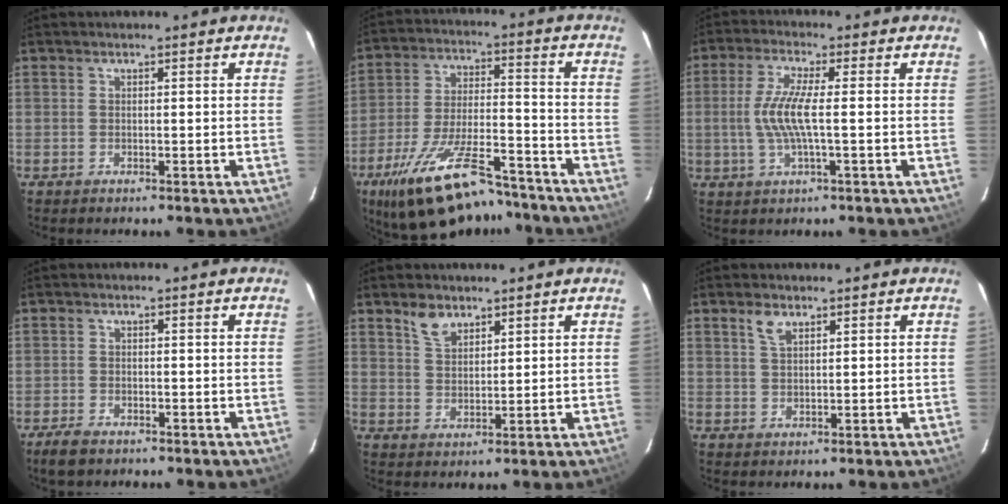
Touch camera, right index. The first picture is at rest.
{"total": 21.0, "force": [-15.8, 6.7, 12.0], "torque": [-0.229, -0.027, -0.248]}
{"total": 7.6, "force": [-0.6, 1.0, 7.5], "torque": [-0.155, -0.002, -0.010]}
{"total": 3.7, "force": [-2.9, 1.5, 1.7], "torque": [-0.050, -0.007, -0.056]}
{"total": 4.6, "force": [3.3, 2.4, 2.1], "torque": [-0.035, 0.007, 0.064]}
{"total": 2.9, "force": [1.8, 1.4, 1.8], "torque": [-0.034, 0.005, 0.036]}